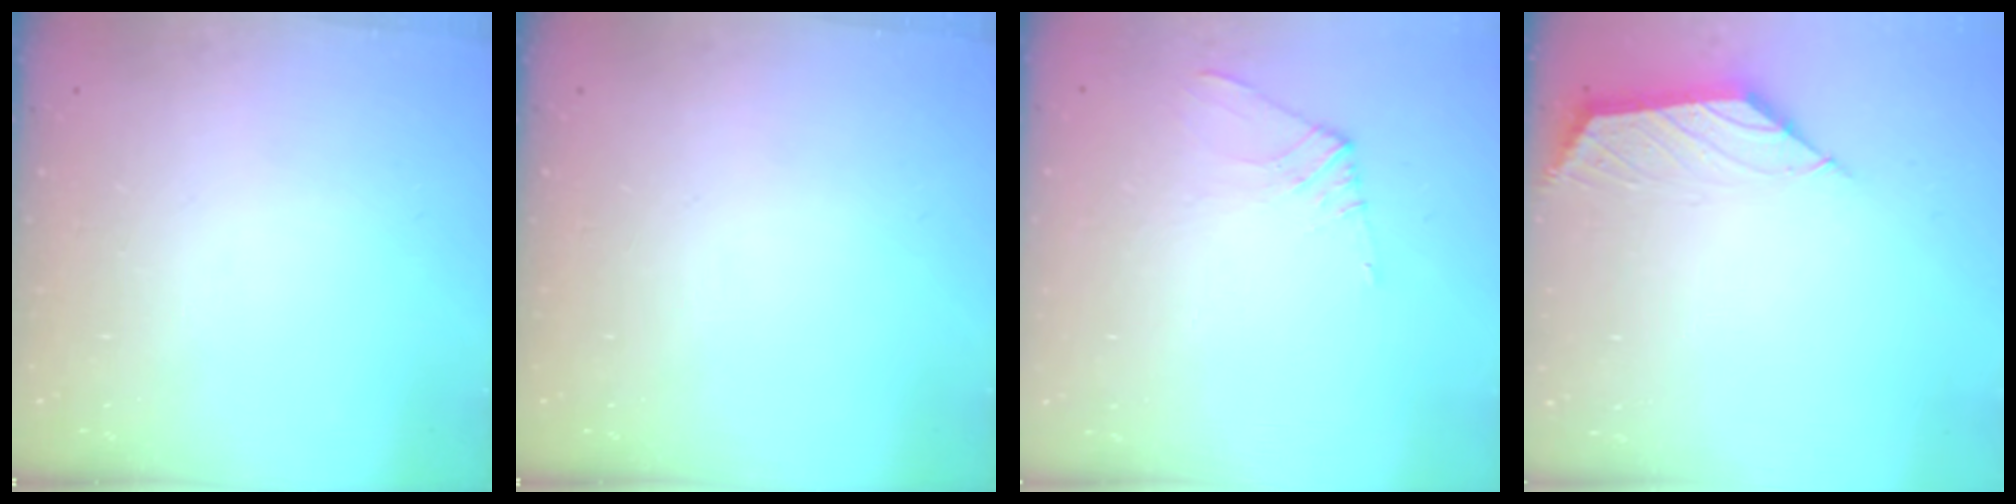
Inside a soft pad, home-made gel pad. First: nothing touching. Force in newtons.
{"total": 0.0}
{"total": 3.0, "press": 3.0, "slide": 0.4}
{"total": 2.6, "press": 2.5, "slide": 0.7}